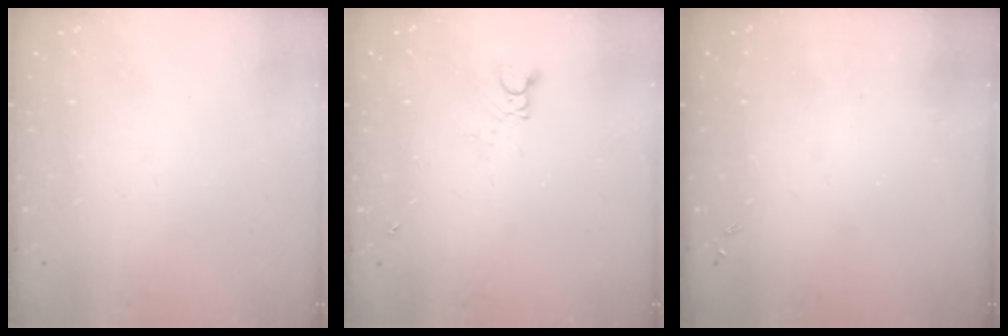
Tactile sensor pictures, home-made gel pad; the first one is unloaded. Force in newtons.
{"total": 1.2, "press": 1.1, "slide": 0.1}
{"total": 0.0}